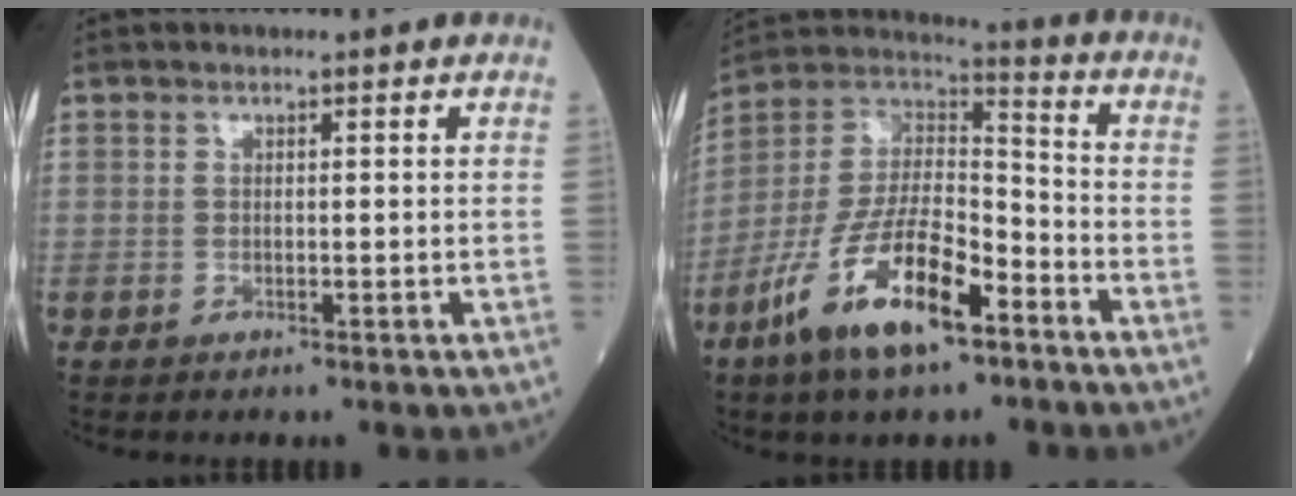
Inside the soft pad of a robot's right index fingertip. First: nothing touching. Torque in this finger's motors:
{"motor_torque": [1.76, -0.38, 0.43, 0.15]}